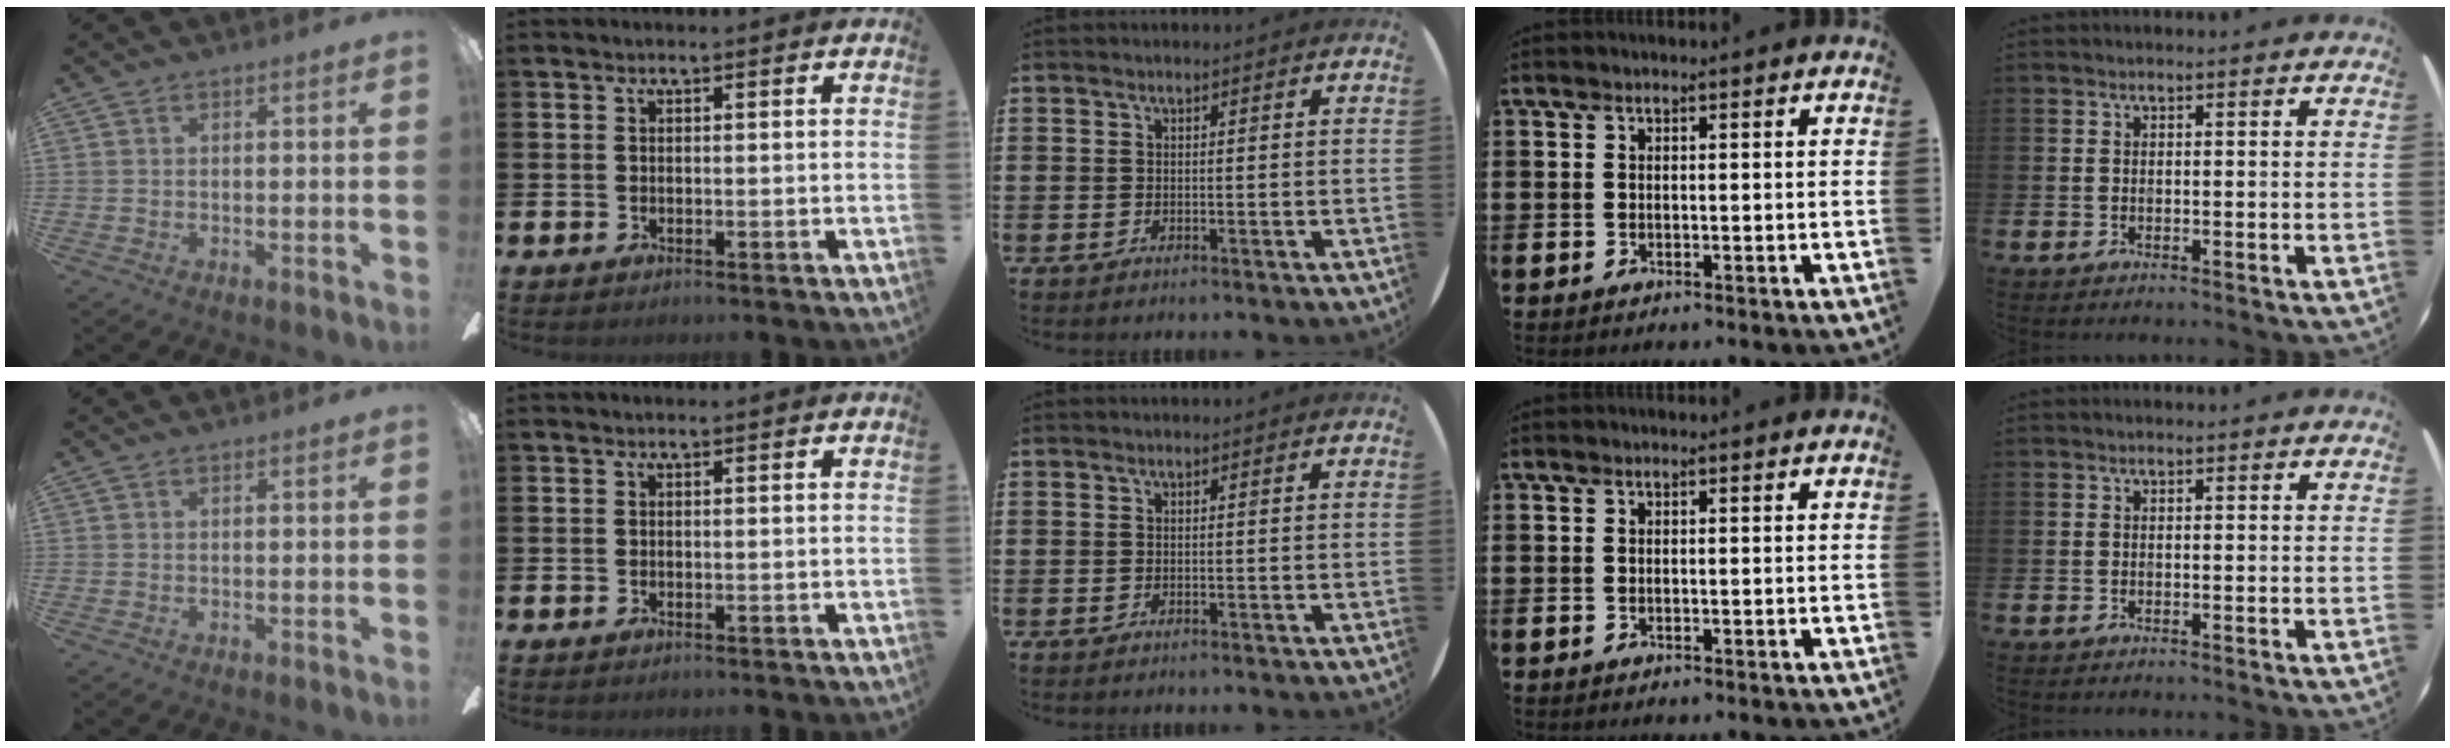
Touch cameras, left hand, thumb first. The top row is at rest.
{}